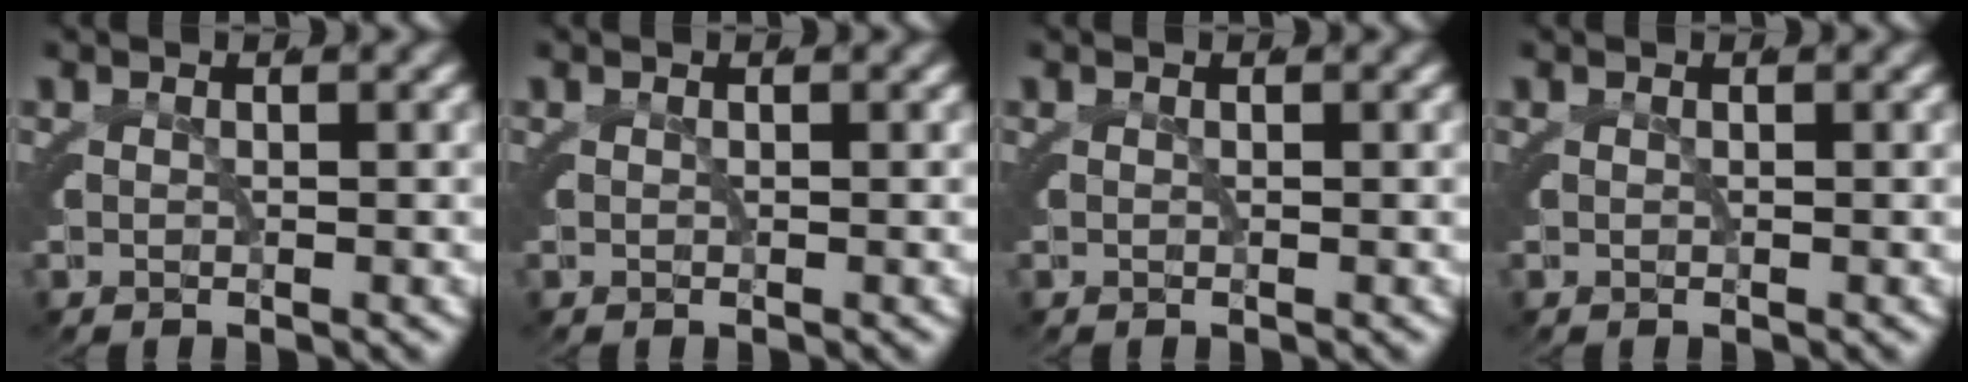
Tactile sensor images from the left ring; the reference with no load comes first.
{"total": 0.0}
{"total": 0.0}
{"total": 0.0}